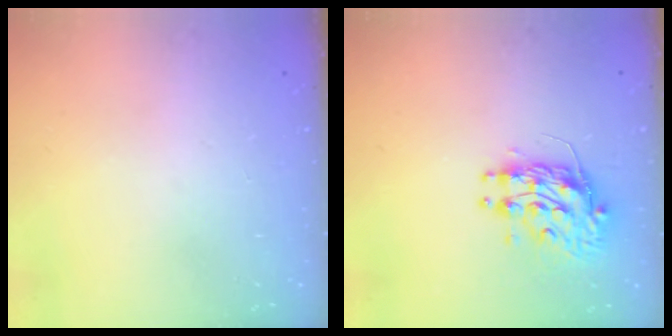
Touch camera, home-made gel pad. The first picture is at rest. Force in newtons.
{"total": 10.4, "press": 10.4, "slide": 0.9}